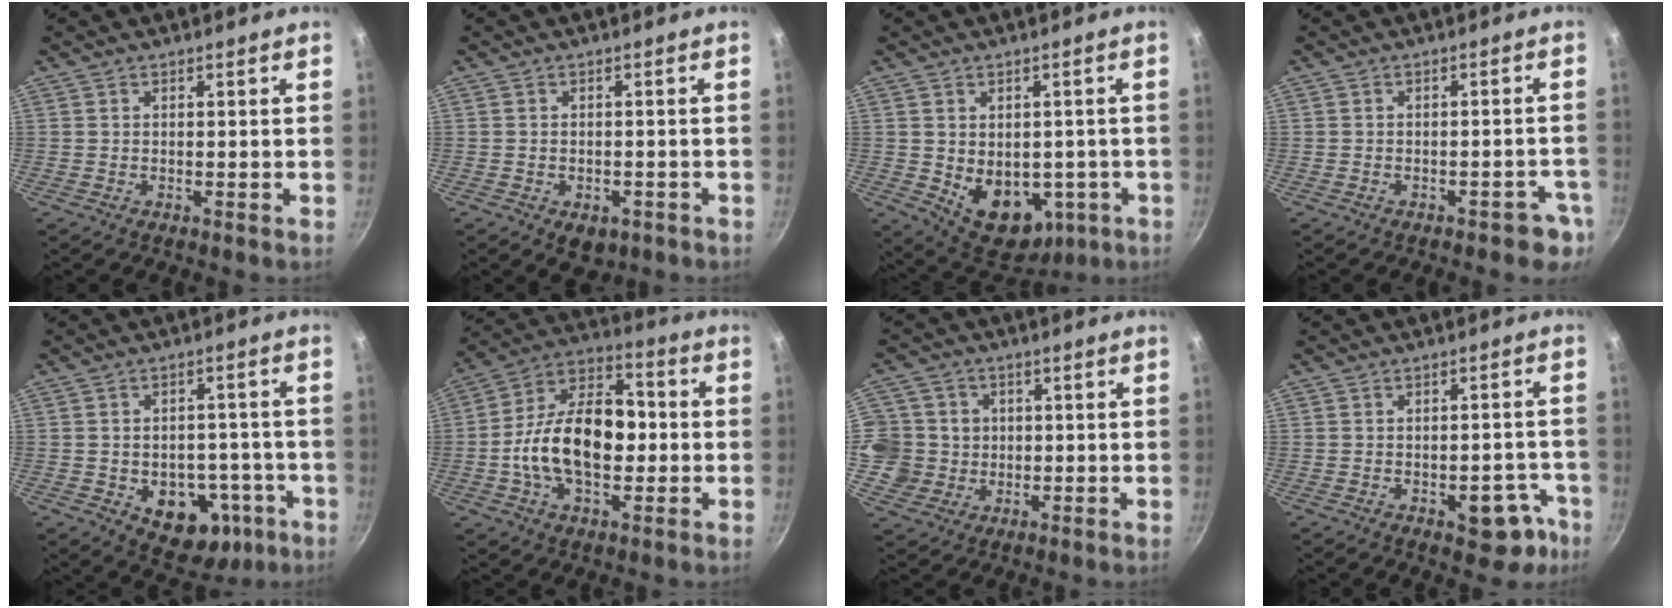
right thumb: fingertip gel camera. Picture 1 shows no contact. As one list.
[{"total": 4.7, "force": [-2.1, 3.0, 2.9], "torque": [-0.027, 0.012, -0.014]}, {"total": 13.1, "force": [-2.4, 9.3, 8.8], "torque": [-0.089, -0.009, -0.005]}, {"total": 5.1, "force": [-2.8, 2.7, 3.2], "torque": [-0.002, 0.032, -0.019]}, {"total": 13.3, "force": [-4.6, 9.5, 8.1], "torque": [-0.067, 0.023, -0.047]}, {"total": 19.1, "force": [-1.7, 11.7, 15.0], "torque": [-0.227, 0.038, -0.045]}, {"total": 10.5, "force": [0.4, 10.1, 2.5], "torque": [-0.021, 0.008, 0.004]}, {"total": 8.8, "force": [-4.2, 4.8, 6.1], "torque": [-0.018, 0.033, -0.045]}]